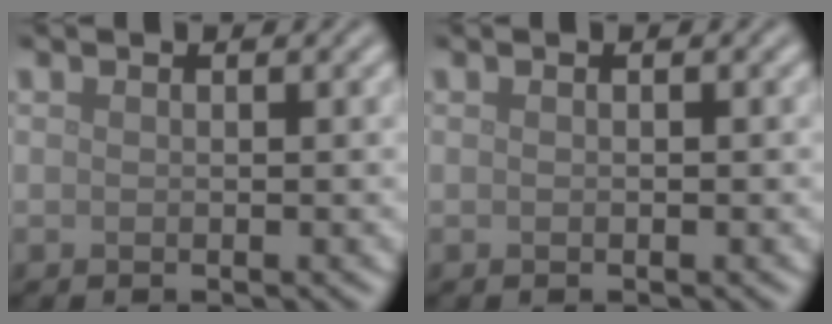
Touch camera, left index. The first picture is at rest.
{"total": 0.0}